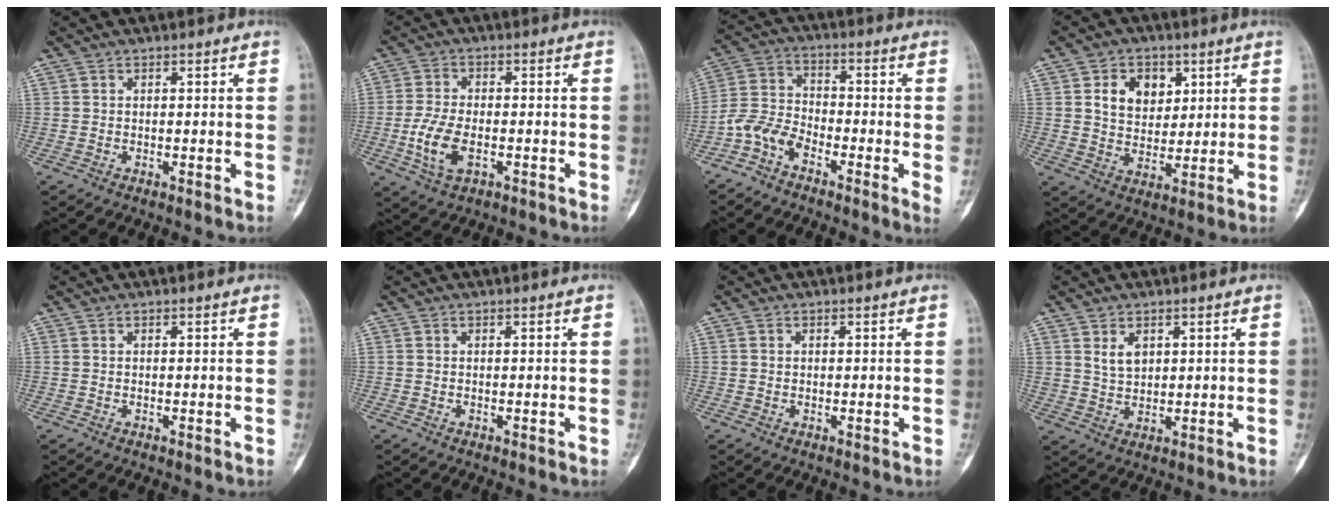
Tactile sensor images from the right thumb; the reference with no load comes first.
{"total": 7.8, "force": [-2.2, 4.2, 6.2], "torque": [-0.132, 0.005, -0.039]}
{"total": 7.9, "force": [-3.9, 3.7, 5.8], "torque": [-0.097, 0.025, -0.091]}
{"total": 8.9, "force": [3.2, 6.6, 5.0], "torque": [-0.044, -0.013, 0.058]}
{"total": 0.0}
{"total": 0.0}
{"total": 0.8, "force": [0.2, 0.7, 0.4], "torque": [-0.006, 0.002, 0.003]}
{"total": 4.0, "force": [1.7, 2.6, 2.4], "torque": [-0.033, -0.012, 0.040]}